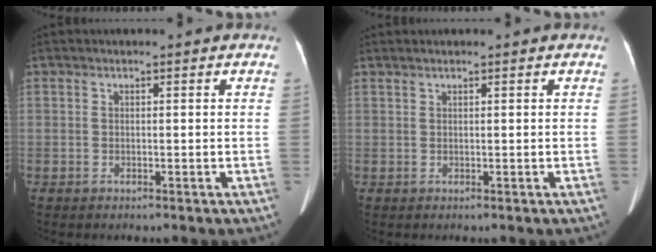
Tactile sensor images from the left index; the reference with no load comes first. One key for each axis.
{"total": 0.6, "fx": 0.6, "fy": 0.0, "fz": 0.3, "tx": -0.009, "ty": 0.007, "tz": 0.015}